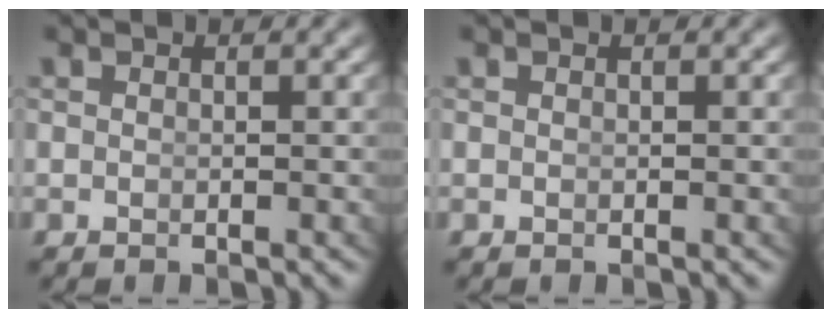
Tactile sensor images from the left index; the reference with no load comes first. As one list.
[{"total": 0.0}]